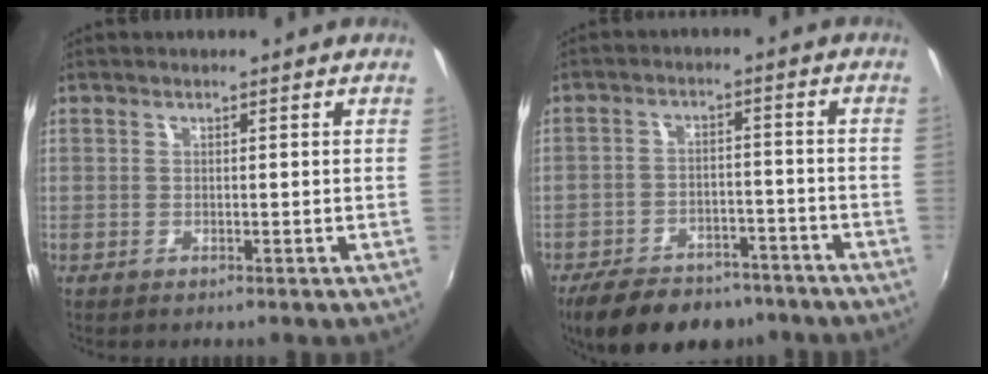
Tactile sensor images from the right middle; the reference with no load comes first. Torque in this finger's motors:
{"motor_torque": [1.05, -1.09, 0.12, 0.05]}